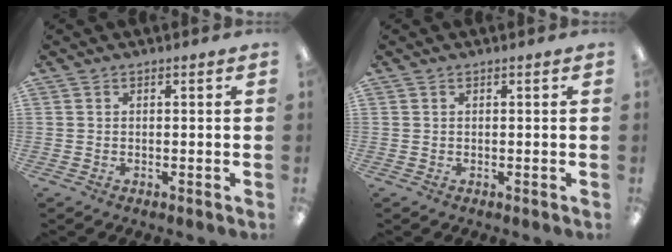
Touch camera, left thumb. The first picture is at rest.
{"total": 0.0}